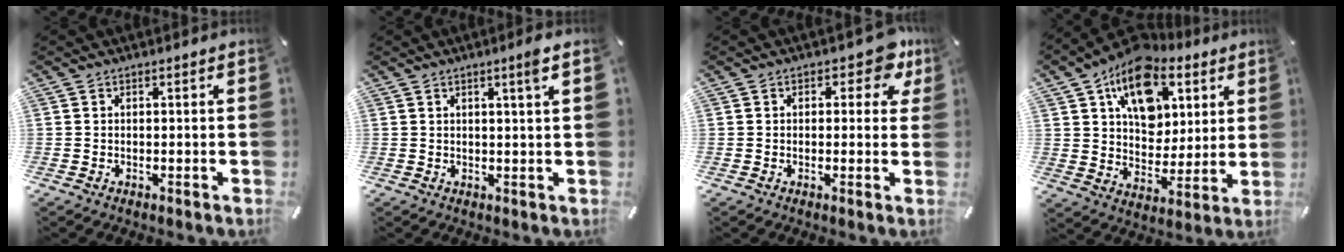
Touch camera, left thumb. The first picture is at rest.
{"total": 3.2, "force": [1.6, -0.1, 2.8], "torque": [-0.048, -0.004, 0.023]}
{"total": 6.6, "force": [3.2, 3.5, 4.5], "torque": [-0.041, -0.015, 0.046]}
{"total": 15.9, "force": [8.6, 10.8, 7.9], "torque": [-0.128, -0.049, 0.156]}